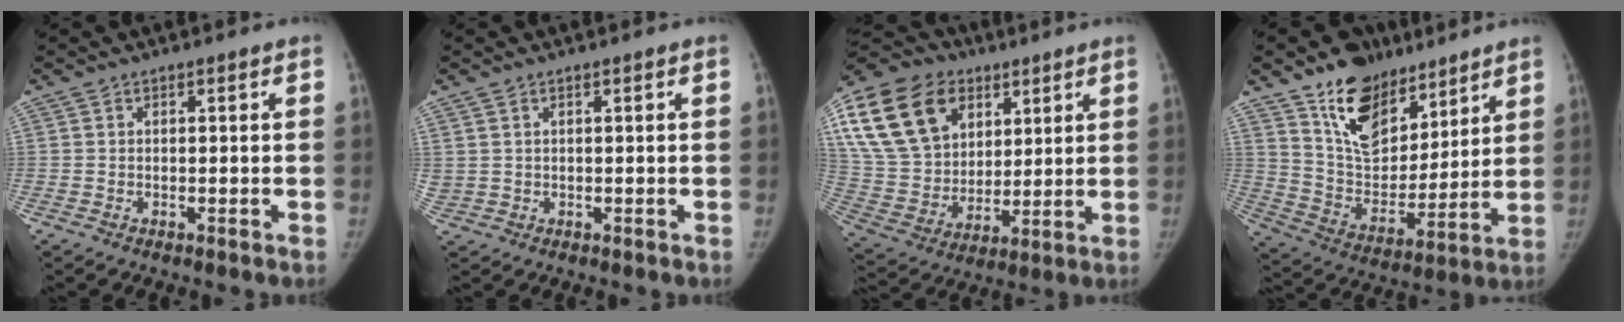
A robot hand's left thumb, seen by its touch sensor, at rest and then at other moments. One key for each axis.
{"total": 2.0, "fx": 0.7, "fy": 1.8, "fz": 0.7, "tx": -0.019, "ty": 0.001, "tz": 0.020}
{"total": 26.3, "fx": 11.1, "fy": 18.9, "fz": 14.6, "tx": -0.295, "ty": 0.013, "tz": 0.208}
{"total": 17.9, "fx": 11.9, "fy": 10.5, "fz": 8.3, "tx": -0.081, "ty": -0.068, "tz": 0.216}